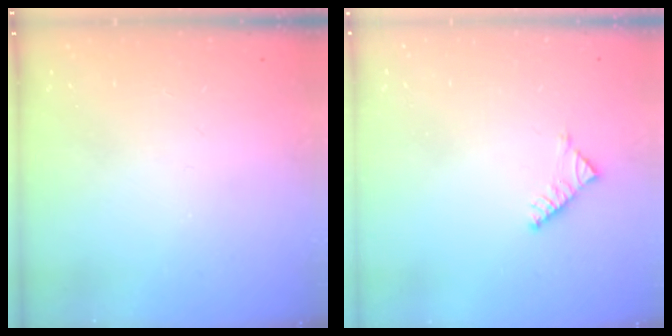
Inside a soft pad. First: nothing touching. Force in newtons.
{"total": 3.6, "press": 3.5, "slide": 0.6}